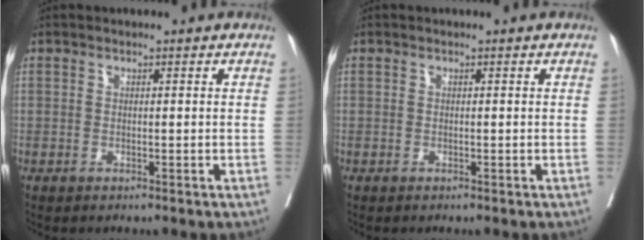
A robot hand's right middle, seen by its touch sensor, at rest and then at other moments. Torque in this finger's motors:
{"motor_torque": [0.30, -0.39, -0.01, 0.02]}